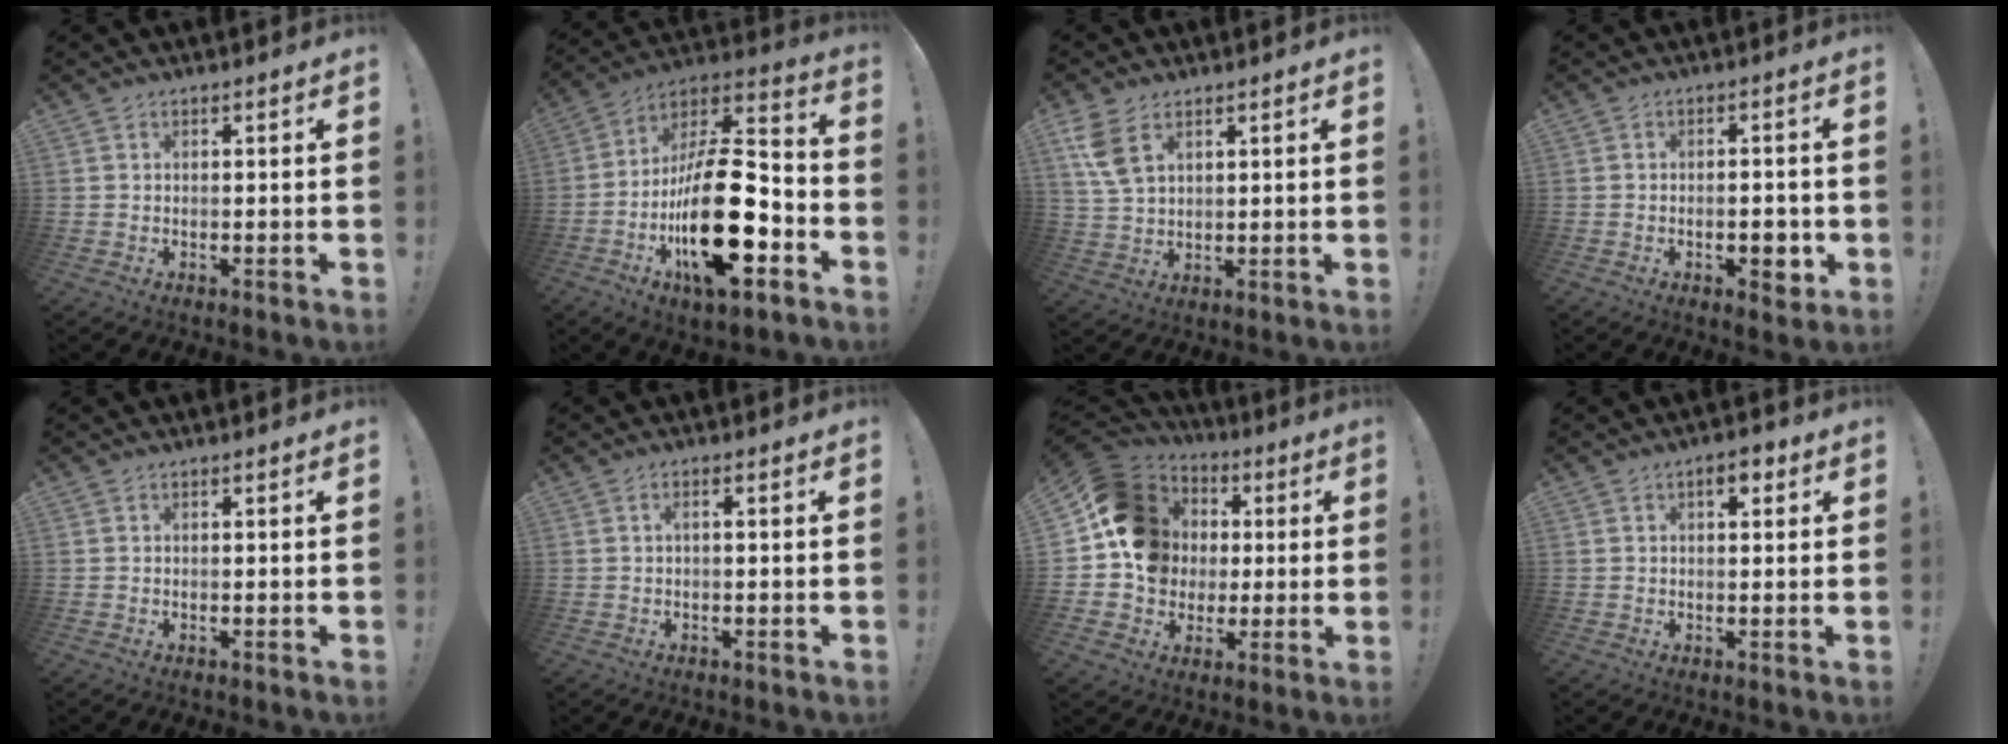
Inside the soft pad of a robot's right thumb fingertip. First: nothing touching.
{"total": 27.5, "force": [-8.0, 11.2, 23.8], "torque": [-0.428, 0.042, -0.126]}
{"total": 8.5, "force": [4.1, 4.8, 5.7], "torque": [-0.117, -0.009, 0.078]}
{"total": 4.7, "force": [-1.8, 2.1, 3.8], "torque": [-0.039, 0.004, -0.031]}
{"total": 0.0}
{"total": 1.8, "force": [-0.4, 0.1, 1.7], "torque": [-0.031, 0.004, -0.009]}
{"total": 17.1, "force": [1.4, 15.0, 8.1], "torque": [-0.113, 0.008, 0.046]}
{"total": 3.8, "force": [1.6, 2.0, 2.9], "torque": [-0.029, -0.001, 0.021]}